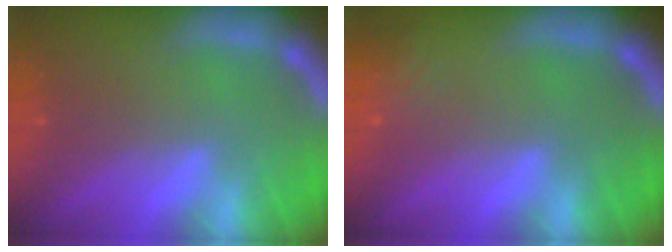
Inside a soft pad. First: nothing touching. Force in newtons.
{"total": 2.4}